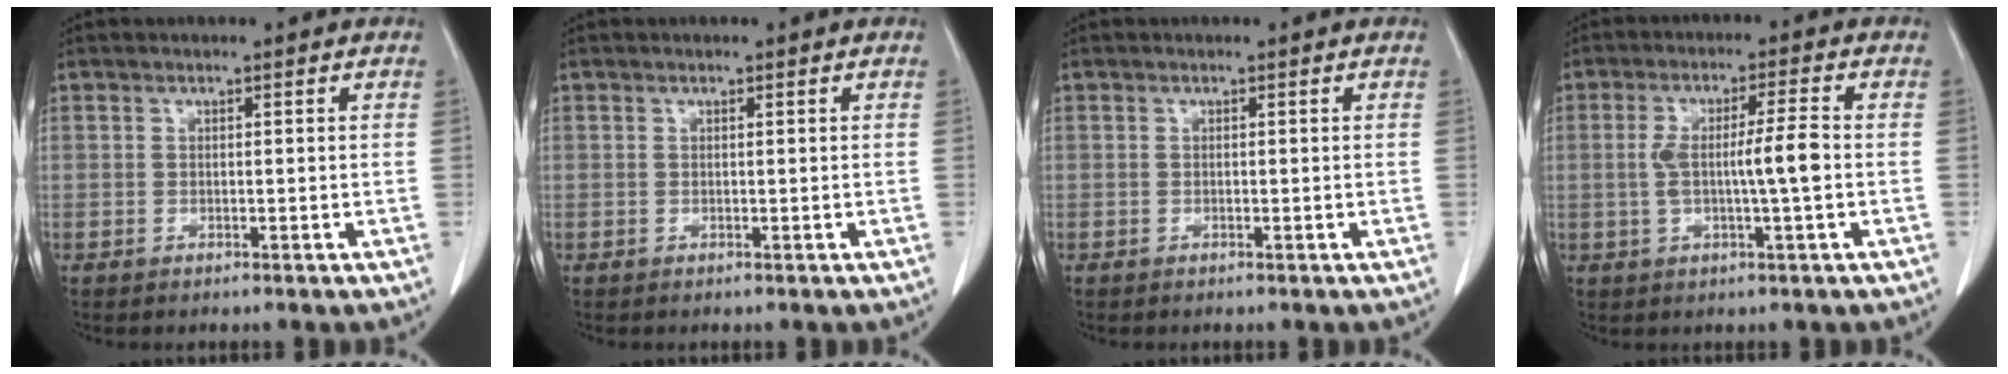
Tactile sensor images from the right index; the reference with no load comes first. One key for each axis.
{"total": 0.0}
{"total": 0.0}
{"total": 6.6, "fx": -0.5, "fy": 0.2, "fz": 6.6, "tx": -0.124, "ty": 0.007, "tz": -0.007}